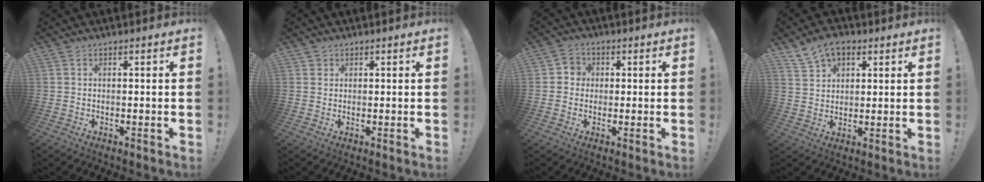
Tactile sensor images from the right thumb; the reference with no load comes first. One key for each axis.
{"total": 1.5, "fx": 0.9, "fy": 1.2, "fz": 0.2, "tx": 0.003, "ty": -0.002, "tz": 0.016}
{"total": 4.0, "fx": -0.4, "fy": 3.8, "fz": 1.1, "tx": -0.011, "ty": 0.008, "tz": -0.009}
{"total": 8.2, "fx": 5.2, "fy": 5.2, "fz": 3.6, "tx": -0.058, "ty": -0.021, "tz": 0.099}